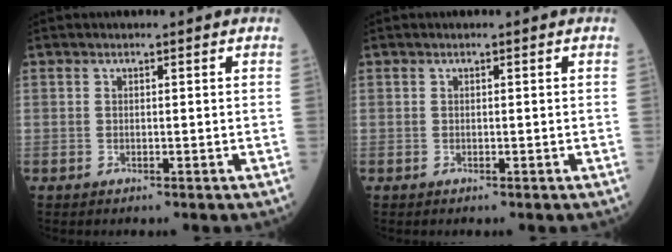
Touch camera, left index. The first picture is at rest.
{"total": 0.0}